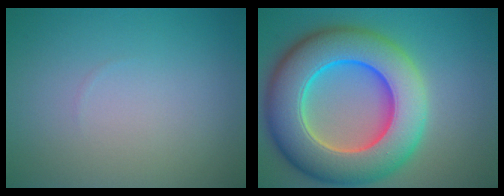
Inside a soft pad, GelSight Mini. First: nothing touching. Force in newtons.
{"total": 13.3, "press": 13.1, "slide": 2.1}